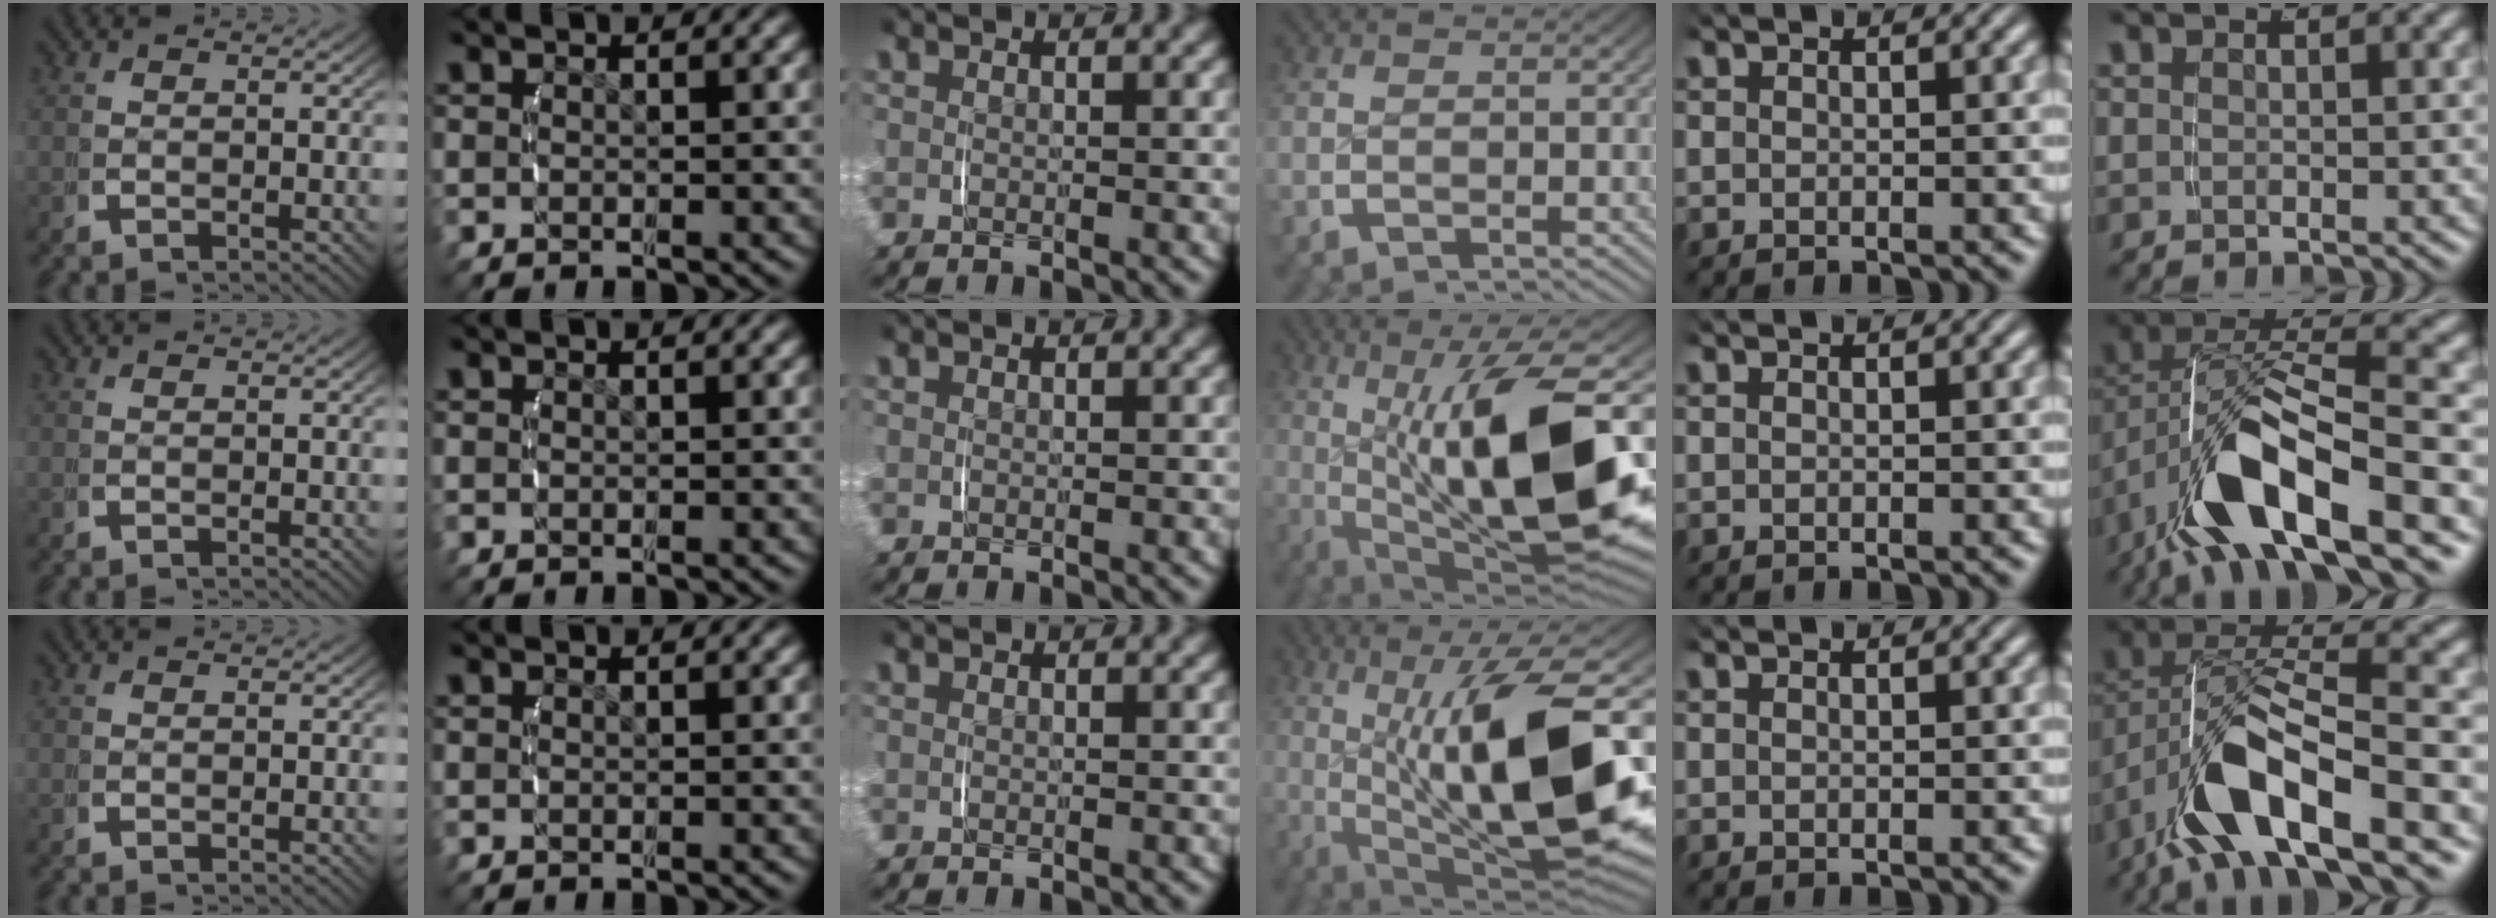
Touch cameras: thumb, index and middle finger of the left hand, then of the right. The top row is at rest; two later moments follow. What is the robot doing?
{"motion": "lift_and_place", "object": "jar lid"}